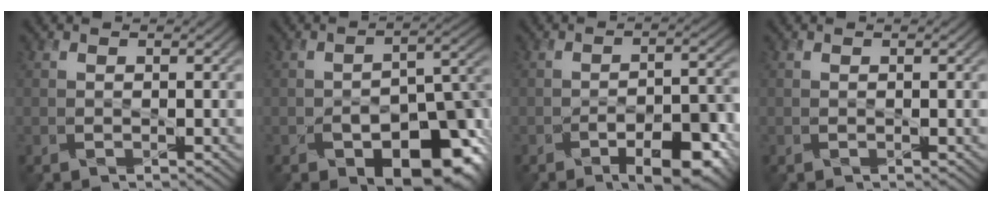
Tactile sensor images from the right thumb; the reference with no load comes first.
{"total": 12.9, "force": [-6.3, 6.7, 9.1], "torque": [-0.113, -0.027, -0.093]}
{"total": 8.3, "force": [-4.5, 3.1, 6.2], "torque": [-0.083, -0.004, -0.068]}
{"total": 0.0}